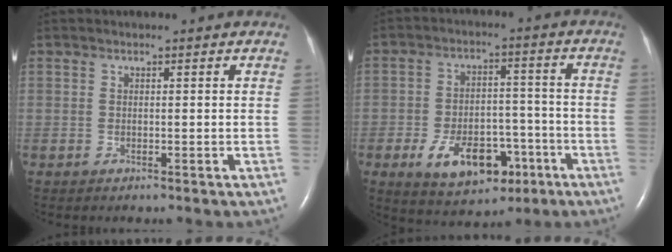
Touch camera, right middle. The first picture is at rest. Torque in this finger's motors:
{"motor_torque": [1.15, -0.99, 0.41, 0.07]}